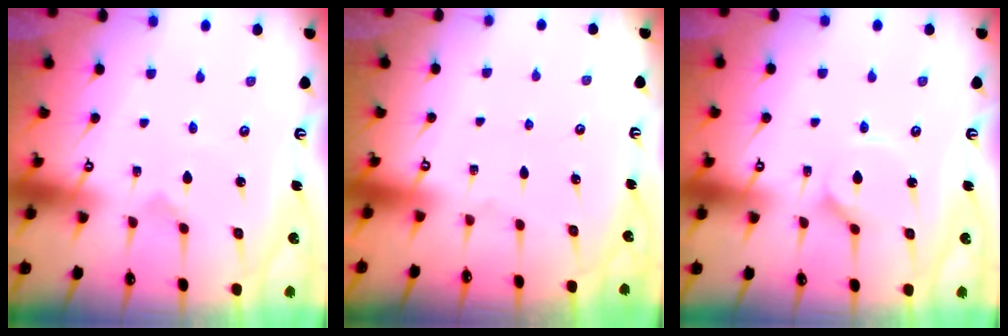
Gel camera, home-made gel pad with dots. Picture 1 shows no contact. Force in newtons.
{"total": 0.0}
{"total": 3.6, "press": 3.6, "slide": 0.5}